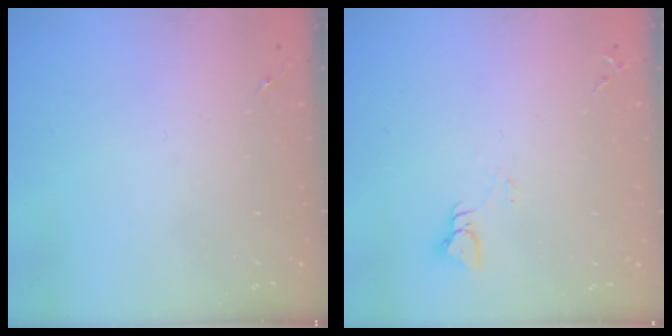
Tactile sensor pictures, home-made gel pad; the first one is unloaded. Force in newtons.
{"total": 3.8, "press": 3.8, "slide": 0.4}